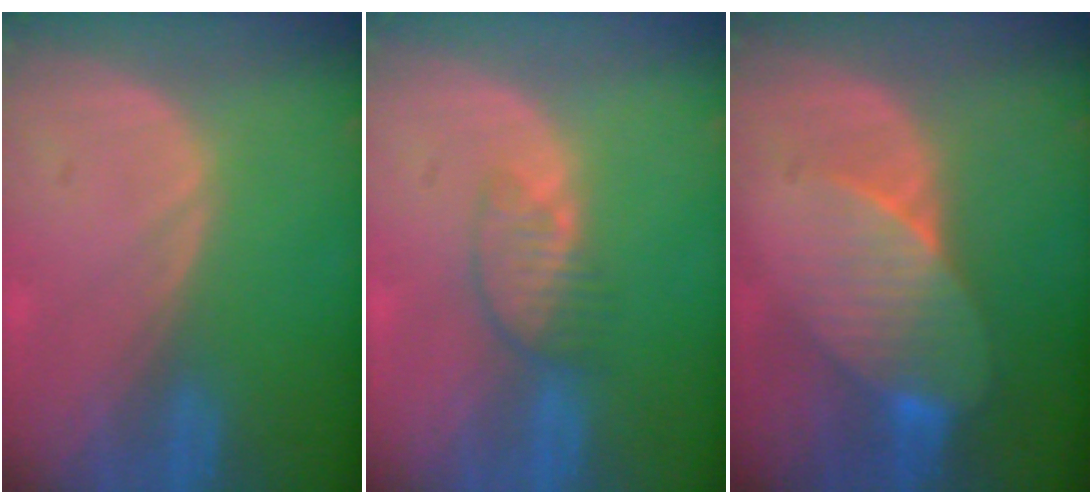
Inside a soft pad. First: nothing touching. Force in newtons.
{"total": 3.8, "press": 3.3, "slide": 1.8}
{"total": 8.1, "press": 7.3, "slide": 3.5}